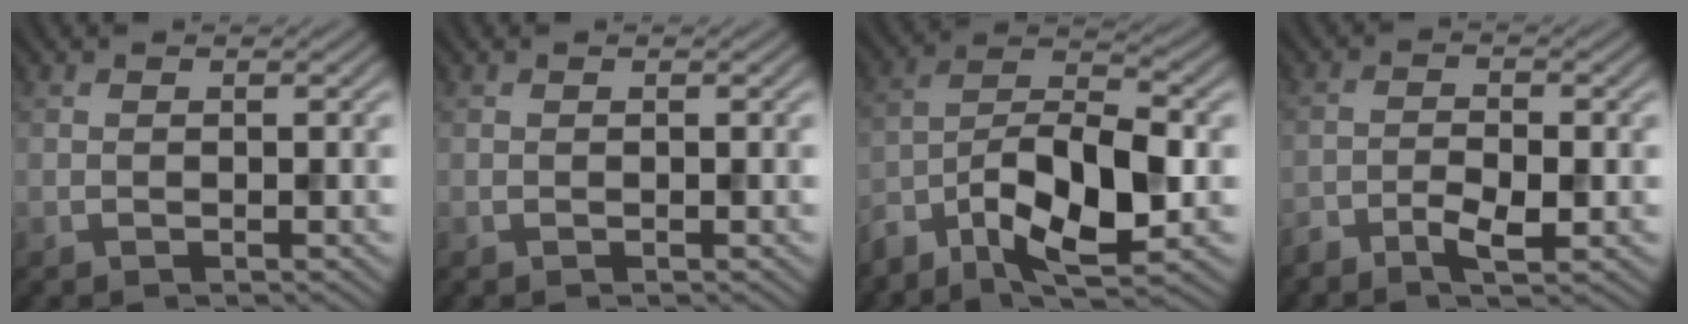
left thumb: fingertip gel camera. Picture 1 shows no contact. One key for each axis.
{"total": 0.0}
{"total": 11.0, "fx": -5.7, "fy": 4.3, "fz": 8.3, "tx": -0.153, "ty": -0.008, "tz": -0.117}
{"total": 3.4, "fx": -2.0, "fy": 1.1, "fz": 2.5, "tx": -0.053, "ty": -0.002, "tz": -0.040}